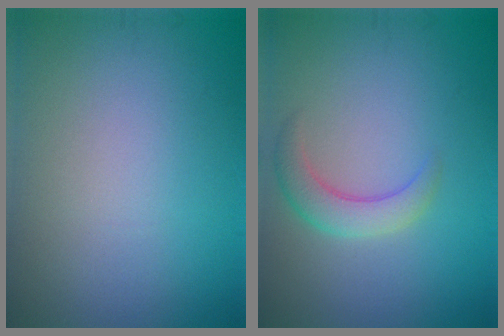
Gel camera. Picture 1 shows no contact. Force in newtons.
{"total": 2.9, "press": 2.9, "slide": 0.1}